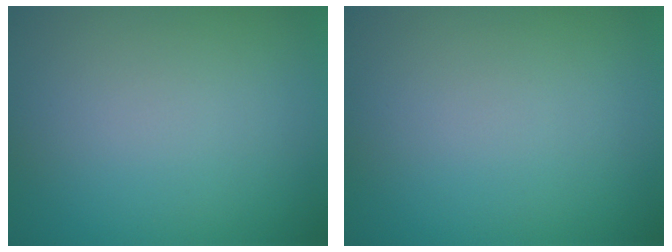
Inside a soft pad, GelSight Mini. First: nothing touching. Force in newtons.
{"total": 0.0}